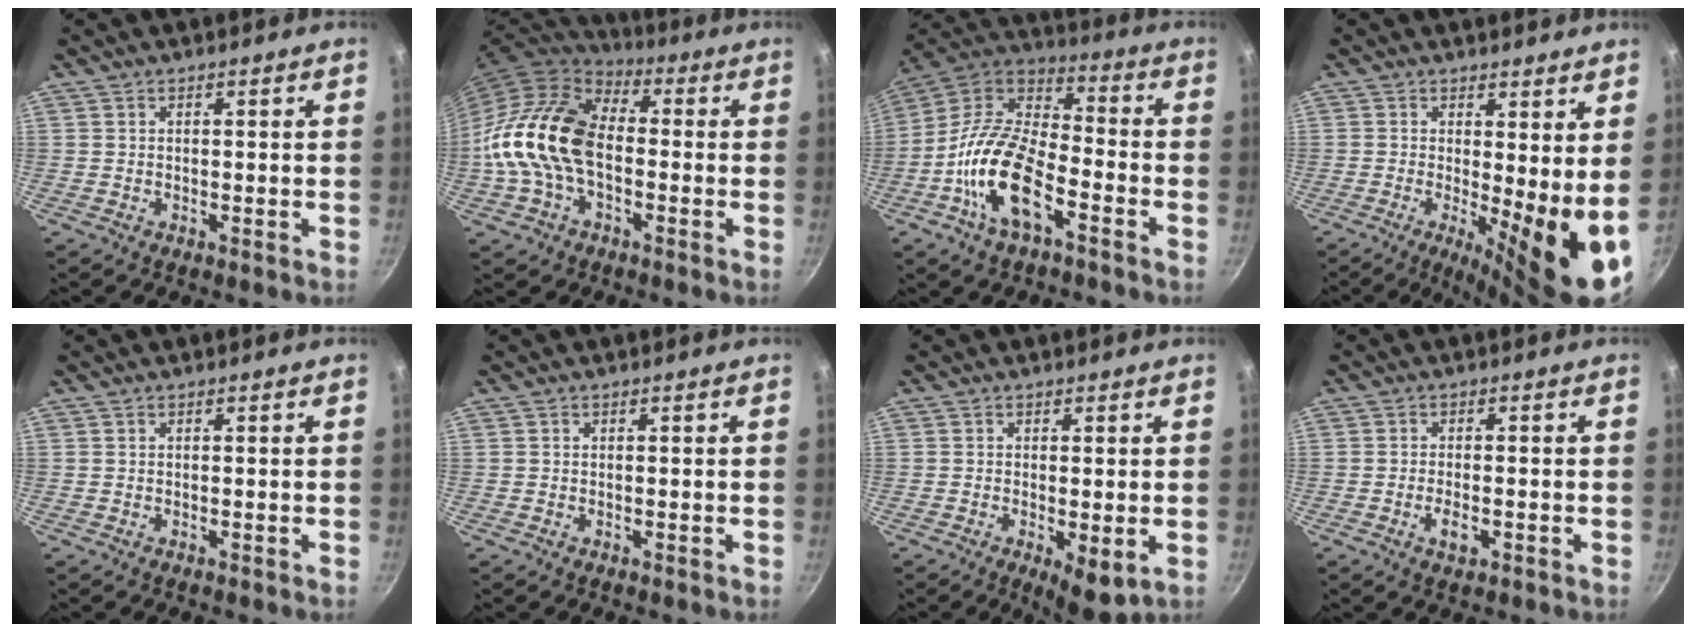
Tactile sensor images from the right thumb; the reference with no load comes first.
{"total": 16.9, "force": [-2.2, 11.0, 12.7], "torque": [-0.219, 0.037, -0.055]}
{"total": 17.5, "force": [-7.2, 8.2, 13.8], "torque": [-0.248, 0.051, -0.155]}
{"total": 10.9, "force": [-0.2, 2.5, 10.6], "torque": [-0.134, -0.022, -0.001]}
{"total": 0.0}
{"total": 0.0}
{"total": 5.7, "force": [-1.1, 2.1, 5.1], "torque": [-0.071, -0.012, -0.008]}
{"total": 3.2, "force": [-1.2, 1.4, 2.6], "torque": [-0.048, 0.005, -0.022]}